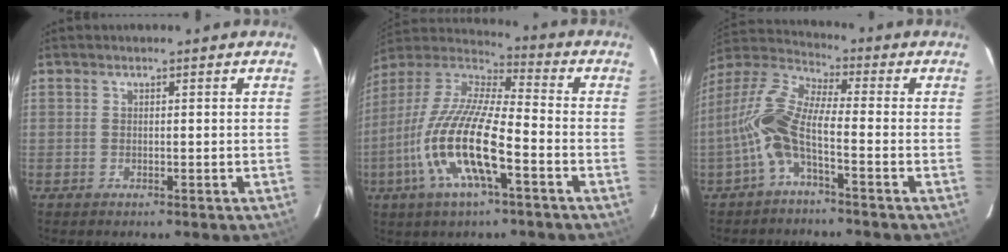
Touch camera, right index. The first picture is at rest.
{"total": 18.0, "force": [-6.6, 4.3, 16.2], "torque": [-0.328, -0.019, -0.135]}
{"total": 10.4, "force": [-3.2, 2.5, 9.6], "torque": [-0.209, 0.011, -0.067]}